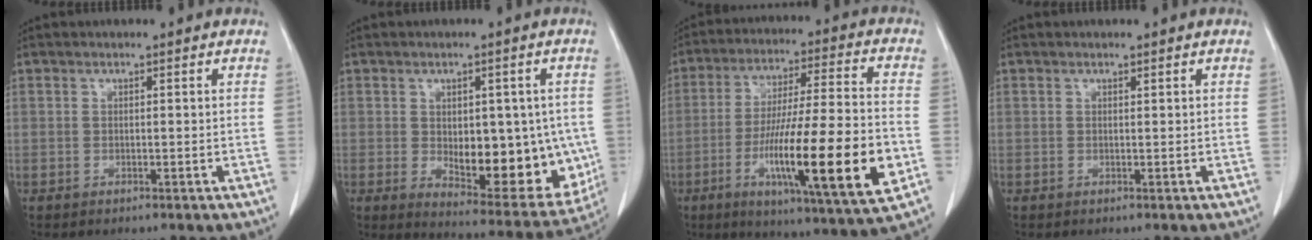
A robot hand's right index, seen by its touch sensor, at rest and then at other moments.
{"total": 16.2, "force": [-1.9, 7.4, 14.3], "torque": [-0.176, -0.003, 0.001]}
{"total": 21.4, "force": [-6.2, 1.2, 20.4], "torque": [-0.334, -0.027, -0.099]}
{"total": 0.0}